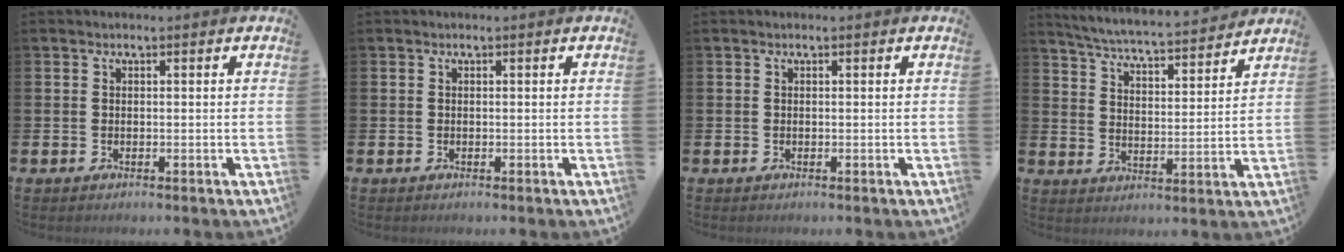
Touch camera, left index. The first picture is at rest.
{"total": 0.0}
{"total": 0.0}
{"total": 5.6, "force": [5.5, 0.1, 1.1], "torque": [-0.045, -0.043, 0.094]}